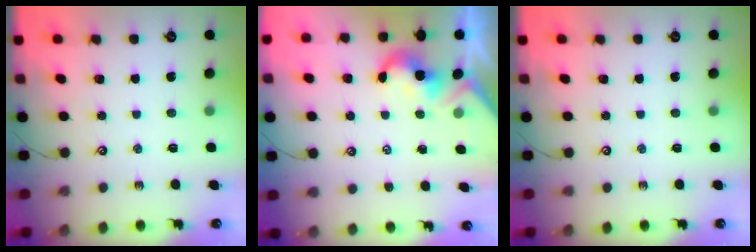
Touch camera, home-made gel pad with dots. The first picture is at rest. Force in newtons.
{"total": 2.0, "press": 1.9, "slide": 0.5}
{"total": 0.0}